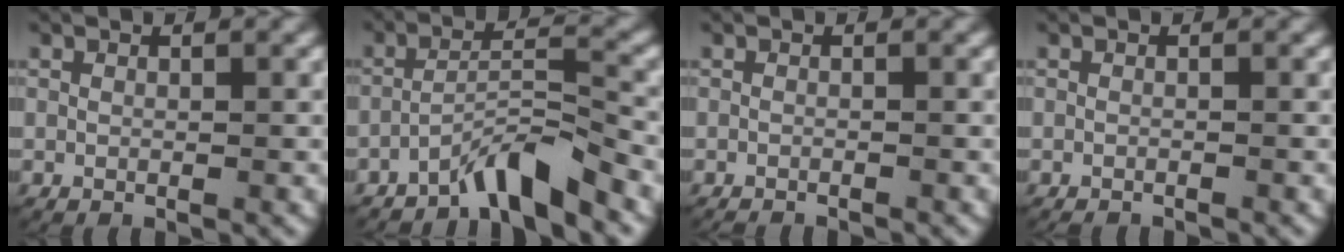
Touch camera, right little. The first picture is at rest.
{"total": 4.7, "force": [-3.8, 0.5, 2.7], "torque": [-0.039, 0.007, -0.069]}
{"total": 1.0, "force": [-1.0, -0.1, 0.0], "torque": [-0.005, -0.008, -0.014]}
{"total": 0.7, "force": [-0.7, -0.1, -0.1], "torque": [-0.003, -0.007, -0.009]}